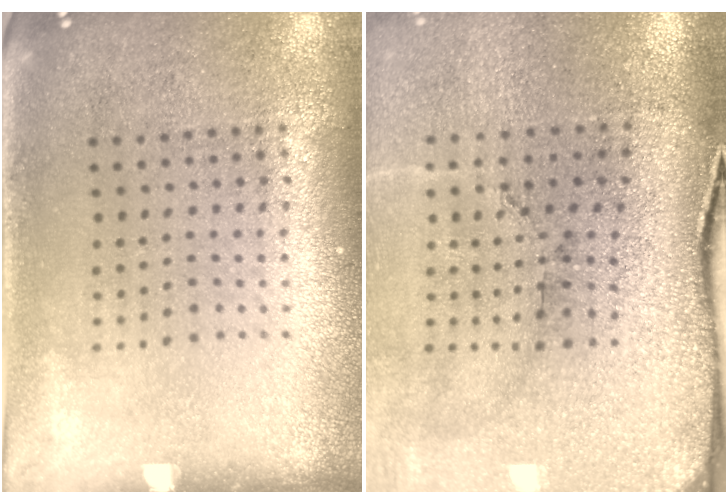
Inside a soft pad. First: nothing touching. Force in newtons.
{"total": 3.6, "press": 3.3, "slide": 1.5}